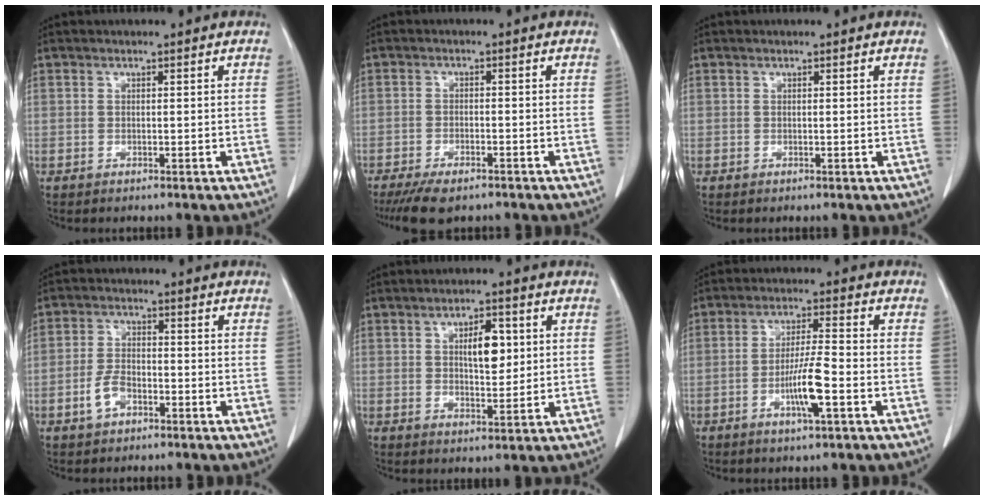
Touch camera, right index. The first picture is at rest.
{"total": 6.6, "force": [-5.1, 2.1, 3.6], "torque": [-0.055, -0.010, -0.080]}
{"total": 0.0}
{"total": 4.3, "force": [-2.2, 2.3, 2.9], "torque": [-0.062, 0.005, -0.040]}
{"total": 5.7, "force": [1.4, 2.2, 5.0], "torque": [-0.080, 0.002, 0.025]}
{"total": 7.0, "force": [-2.5, 0.3, 6.5], "torque": [-0.124, -0.003, -0.045]}